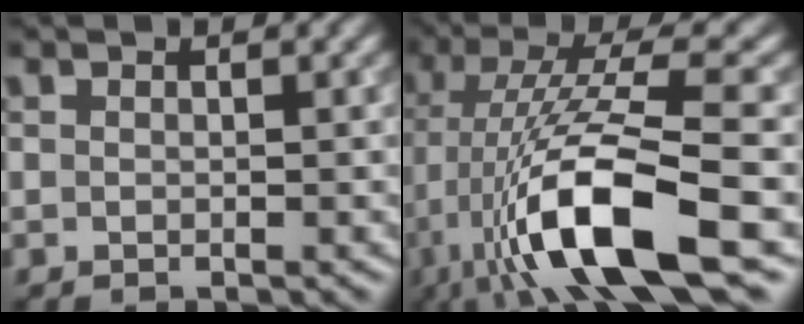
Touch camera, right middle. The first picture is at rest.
{"total": 11.9, "force": [-4.7, 2.9, 10.6], "torque": [-0.190, 0.011, -0.083]}